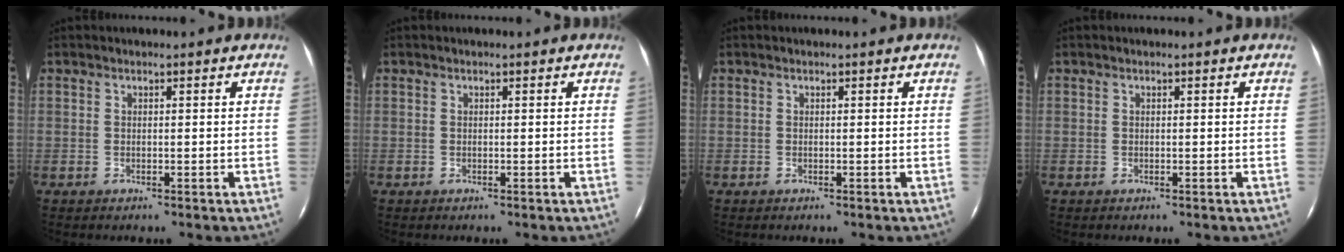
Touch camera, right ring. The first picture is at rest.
{"total": 0.0}
{"total": 0.0}
{"total": 0.0}